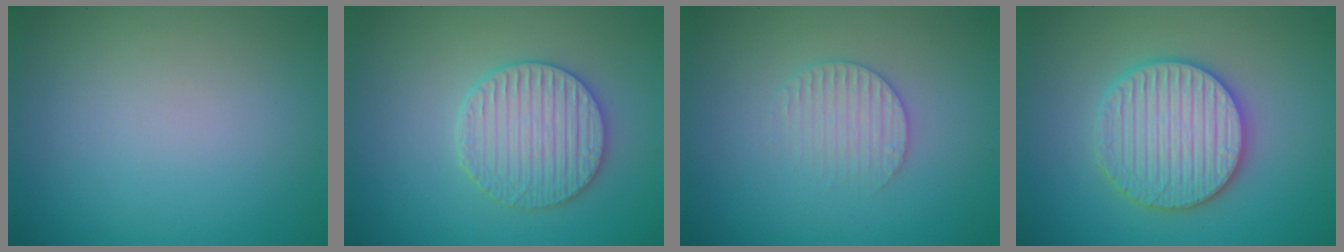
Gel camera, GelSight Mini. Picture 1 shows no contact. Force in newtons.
{"total": 4.1, "press": 3.8, "slide": 1.4}
{"total": 2.2, "press": 2.1, "slide": 0.5}
{"total": 5.8, "press": 5.7, "slide": 1.1}